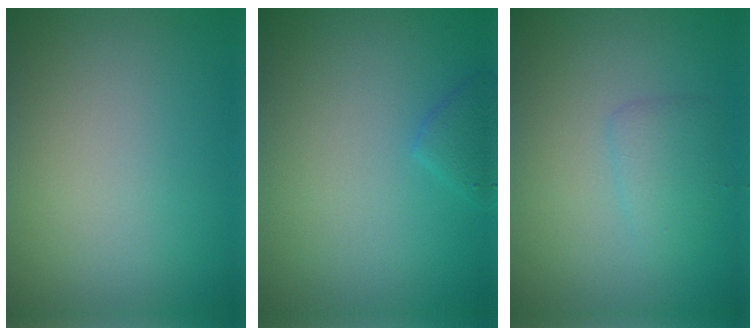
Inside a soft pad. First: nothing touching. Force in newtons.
{"total": 1.3, "press": 1.3, "slide": 0.1}
{"total": 1.6, "press": 1.6, "slide": 0.1}